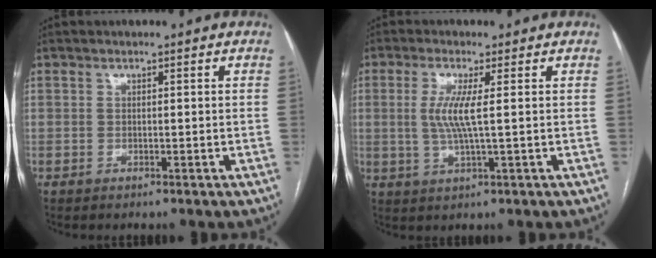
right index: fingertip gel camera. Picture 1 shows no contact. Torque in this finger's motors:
{"motor_torque": [0.26, -0.18, 0.51, 0.13]}